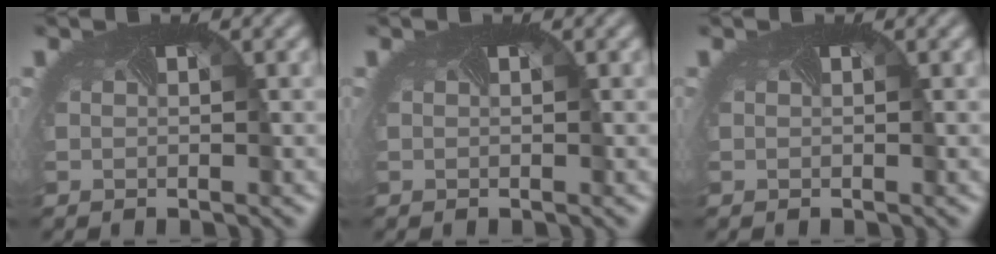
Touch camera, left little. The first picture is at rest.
{"total": 0.0}
{"total": 0.0}